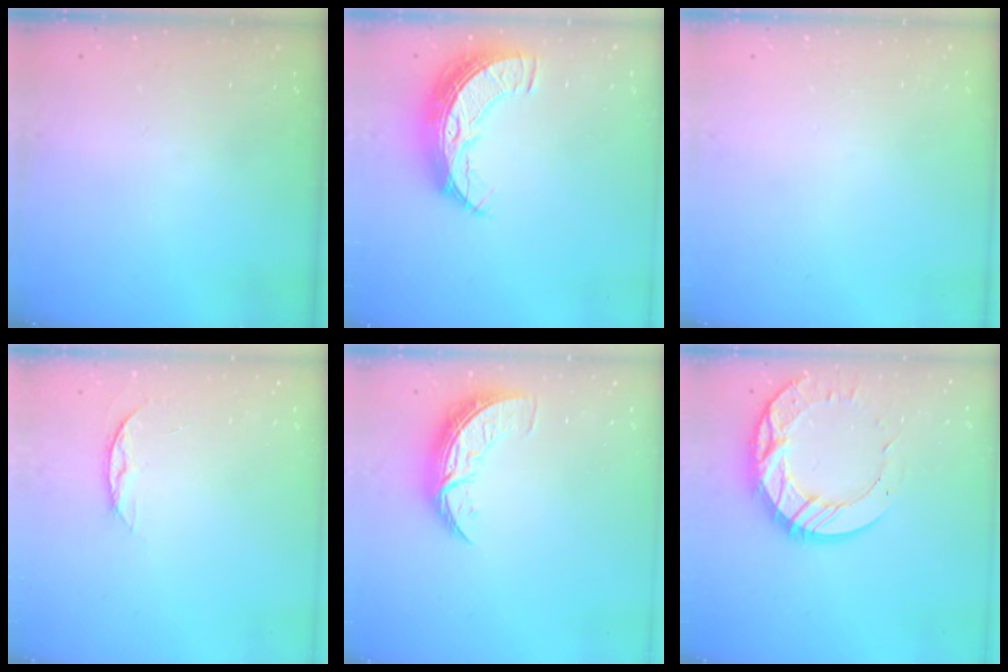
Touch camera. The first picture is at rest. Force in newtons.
{"total": 11.5, "press": 11.5, "slide": 0.9}
{"total": 0.0}
{"total": 6.4, "press": 6.3, "slide": 0.8}
{"total": 9.0, "press": 9.0, "slide": 0.5}
{"total": 16.6, "press": 16.5, "slide": 1.3}